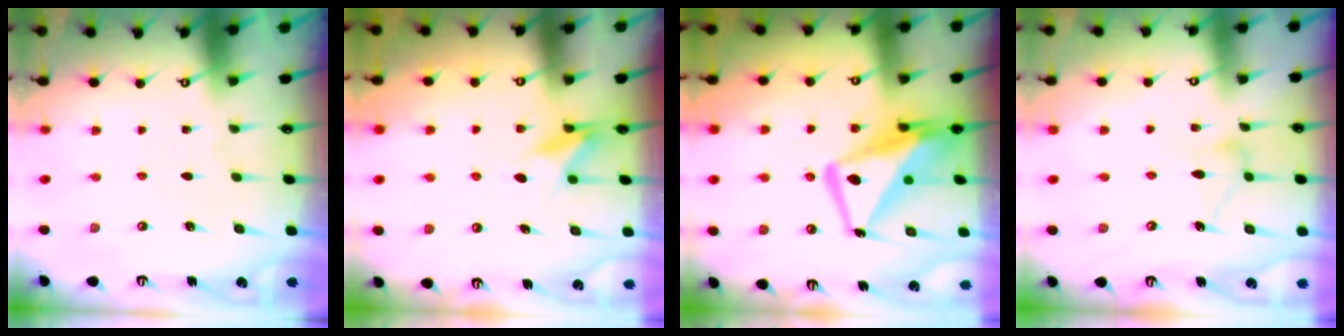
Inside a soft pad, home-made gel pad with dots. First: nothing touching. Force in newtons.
{"total": 8.5, "press": 8.5, "slide": 0.9}
{"total": 13.8, "press": 13.8, "slide": 1.3}
{"total": 10.2, "press": 10.2, "slide": 0.6}